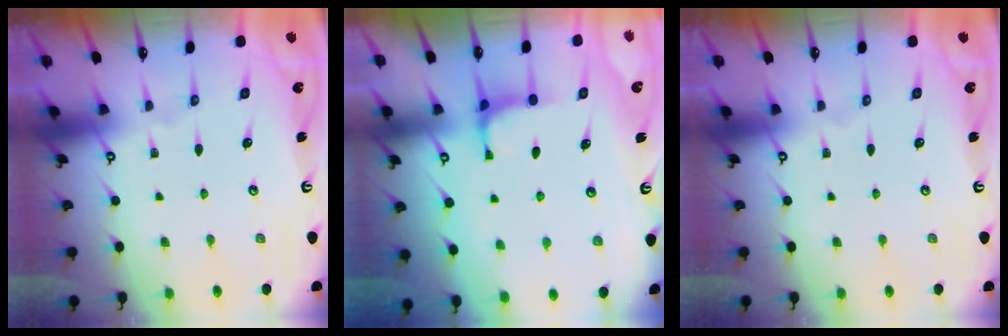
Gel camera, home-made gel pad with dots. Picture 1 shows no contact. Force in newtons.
{"total": 2.6, "press": 2.6, "slide": 0.2}
{"total": 0.0}